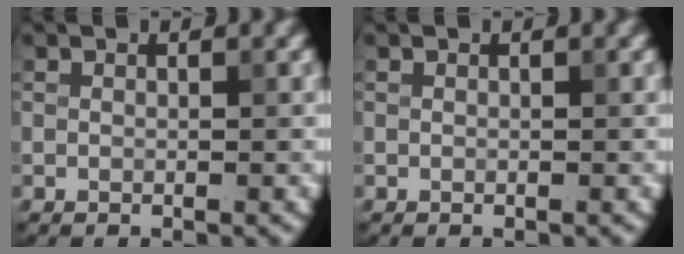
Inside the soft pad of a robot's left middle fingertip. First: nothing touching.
{"total": 0.0}